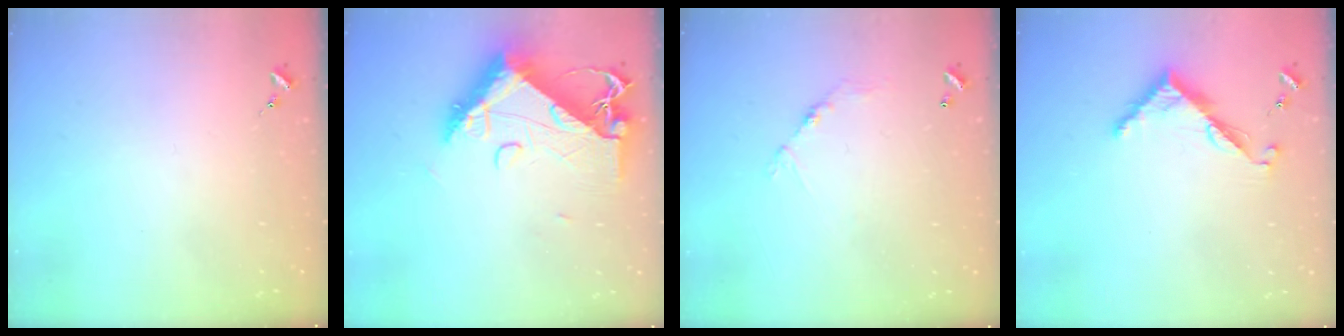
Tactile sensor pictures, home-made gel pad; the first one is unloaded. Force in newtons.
{"total": 15.2, "press": 15.1, "slide": 1.3}
{"total": 6.7, "press": 6.7, "slide": 0.5}
{"total": 7.2, "press": 7.2, "slide": 0.3}